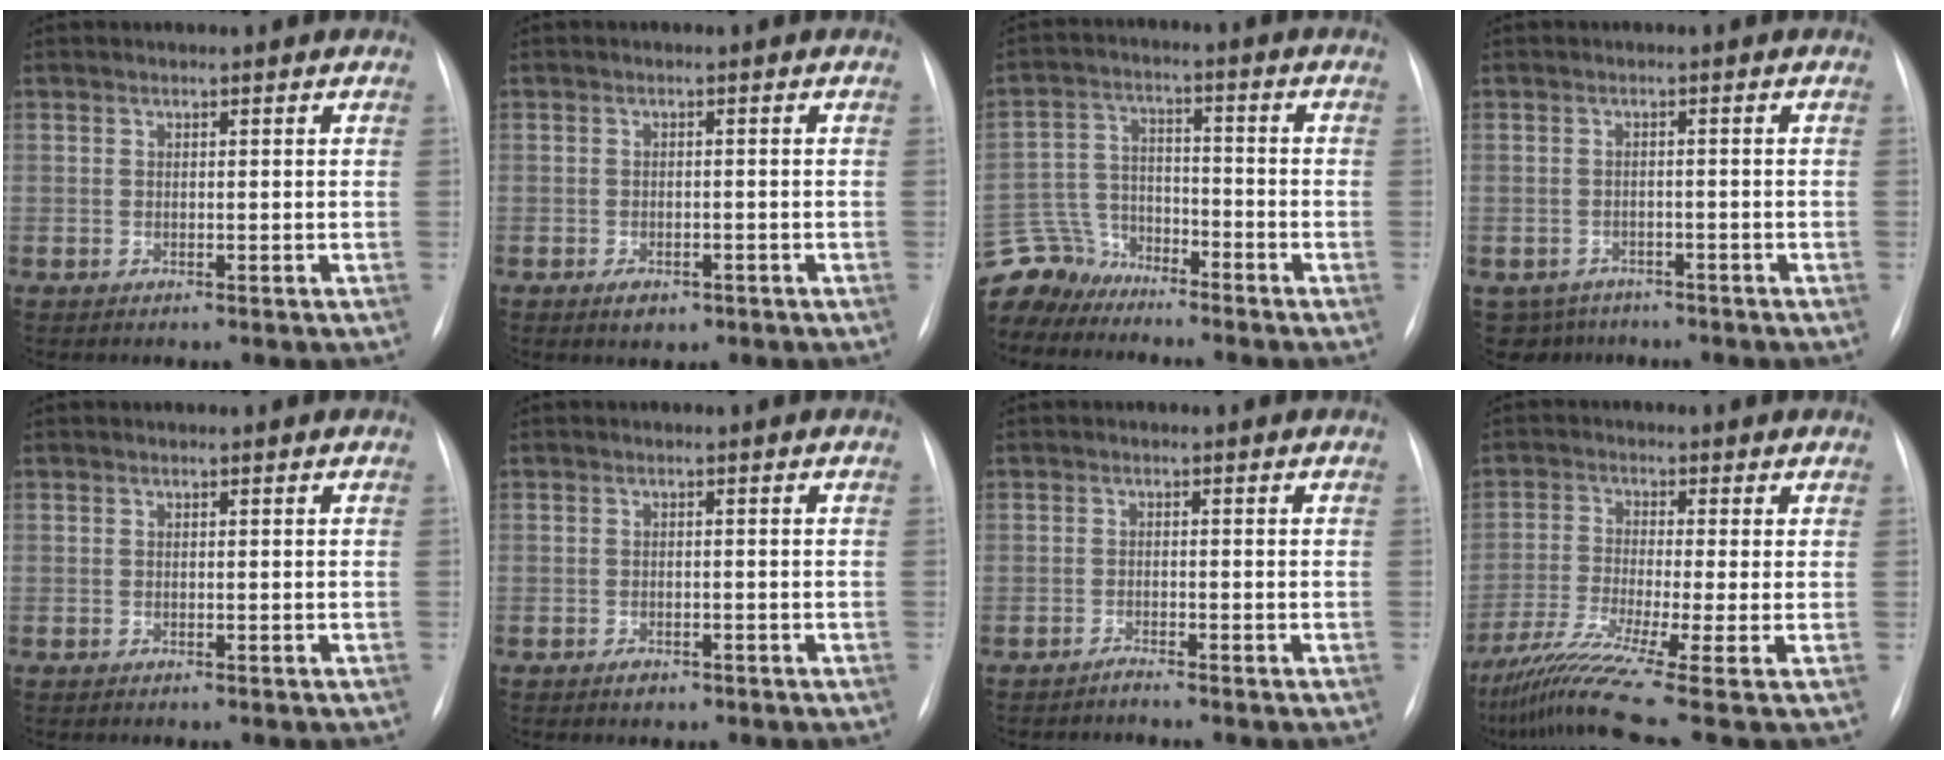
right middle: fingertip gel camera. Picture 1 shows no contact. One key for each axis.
{"total": 2.5, "fx": -1.4, "fy": 1.5, "fz": 1.5, "tx": -0.021, "ty": -0.001, "tz": -0.009}
{"total": 9.0, "fx": -8.3, "fy": 3.2, "fz": -0.4, "tx": -0.003, "ty": 0.017, "tz": -0.166}
{"total": 4.9, "fx": -3.7, "fy": 3.2, "fz": -0.2, "tx": 0.010, "ty": 0.007, "tz": -0.053}
{"total": 0.0}
{"total": 1.5, "fx": -1.0, "fy": 0.9, "fz": 0.7, "tx": -0.013, "ty": 0.000, "tz": -0.008}
{"total": 1.0, "fx": -0.9, "fy": -0.3, "fz": 0.0, "tx": 0.001, "ty": -0.004, "tz": -0.015}
{"total": 9.5, "fx": -6.2, "fy": -2.0, "fz": 7.0, "tx": -0.141, "ty": -0.032, "tz": -0.109}